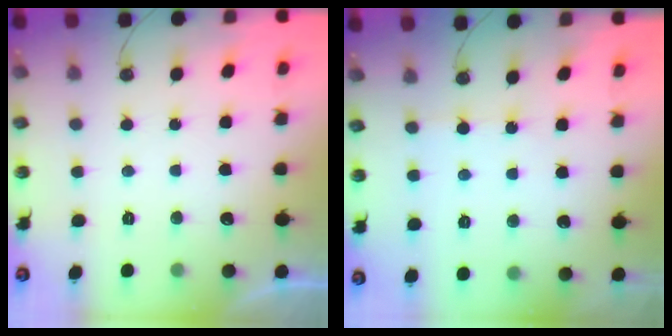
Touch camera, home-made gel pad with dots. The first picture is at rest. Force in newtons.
{"total": 2.4, "press": 2.4, "slide": 0.3}